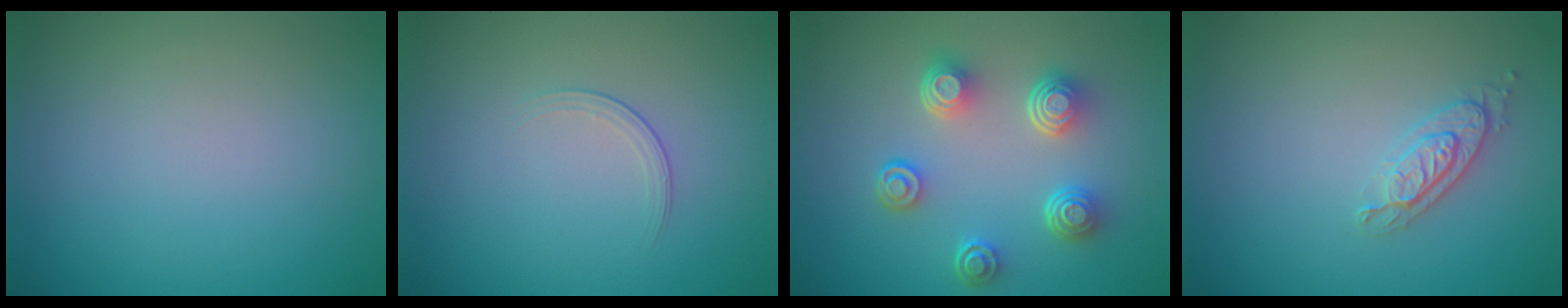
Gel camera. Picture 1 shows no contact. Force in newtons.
{"total": 1.3, "press": 0.5, "slide": 1.2}
{"total": 5.0, "press": 3.5, "slide": 3.5}
{"total": 2.1, "press": 2.0, "slide": 0.6}